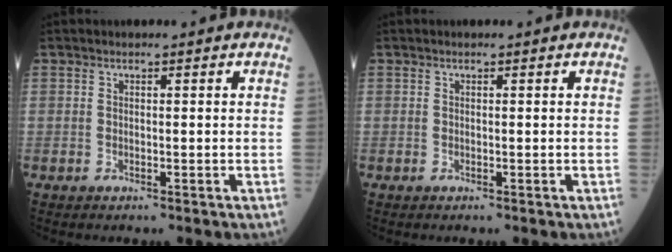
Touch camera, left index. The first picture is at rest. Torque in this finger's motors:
{"motor_torque": [0.00, 0.00, 0.00, 0.00]}